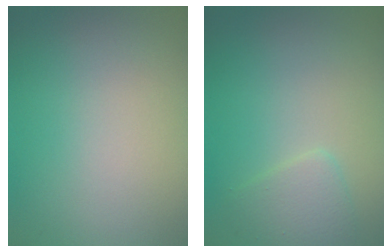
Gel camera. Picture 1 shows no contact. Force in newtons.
{"total": 1.9, "press": 1.9, "slide": 0.1}